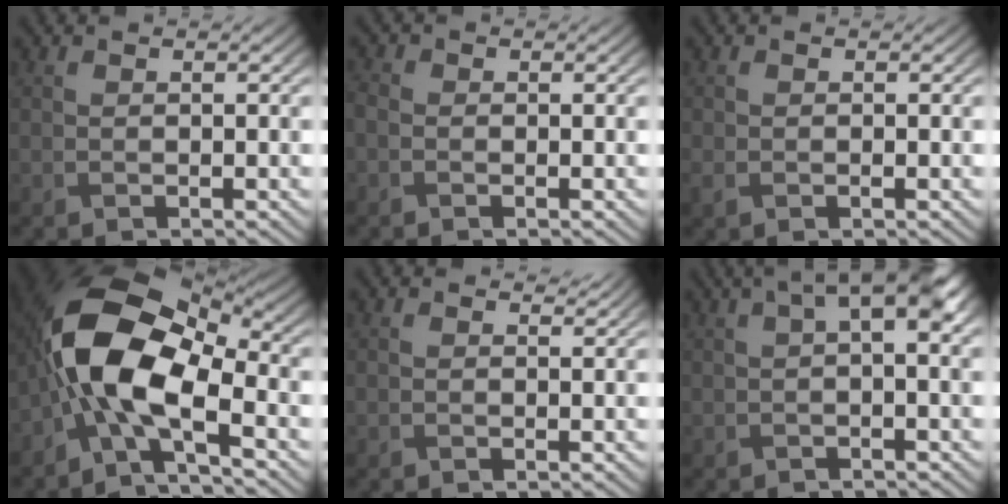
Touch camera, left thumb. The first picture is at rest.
{"total": 1.7, "force": [-0.8, 1.3, 0.8], "torque": [-0.020, -0.001, -0.019]}
{"total": 1.3, "force": [-0.5, 0.8, 1.0], "torque": [-0.023, -0.005, -0.008]}
{"total": 13.3, "force": [-3.3, 6.4, 11.2], "torque": [-0.218, 0.004, -0.080]}
{"total": 0.8, "force": [0.7, 0.4, 0.1], "torque": [-0.004, -0.007, 0.006]}
{"total": 5.8, "force": [2.1, 1.8, 5.1], "torque": [-0.078, 0.013, 0.032]}